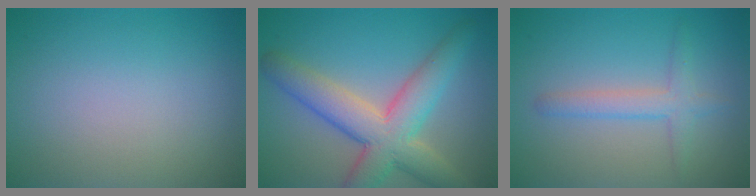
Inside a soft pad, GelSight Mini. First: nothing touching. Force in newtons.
{"total": 7.5, "press": 7.5, "slide": 0.6}
{"total": 2.4, "press": 2.4, "slide": 0.1}